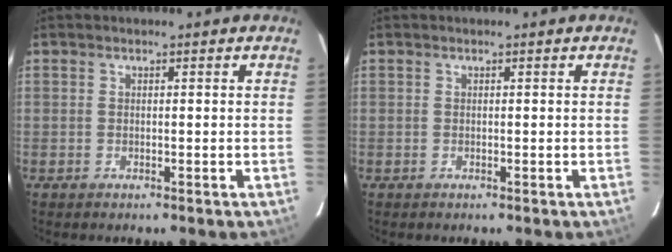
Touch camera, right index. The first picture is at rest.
{"total": 0.0}